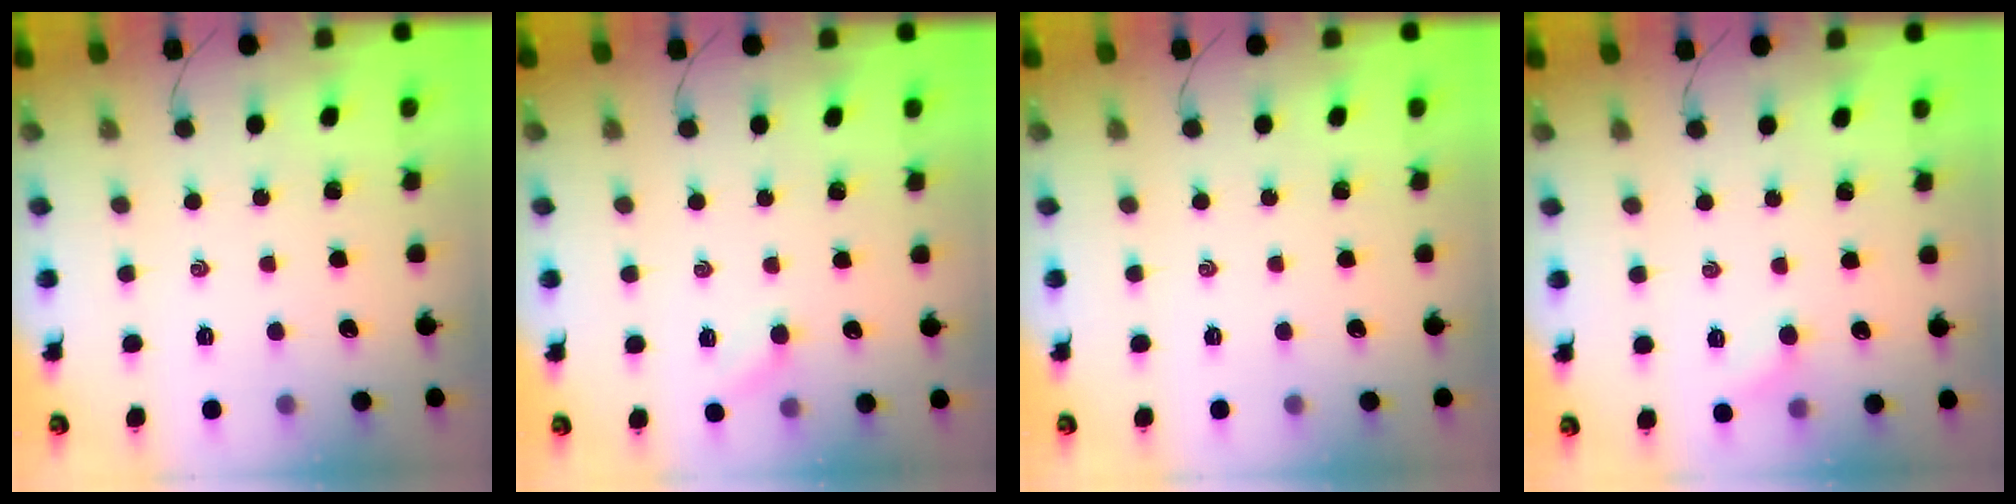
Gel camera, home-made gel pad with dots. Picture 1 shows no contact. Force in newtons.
{"total": 5.2, "press": 5.0, "slide": 1.2}
{"total": 0.0}
{"total": 5.2, "press": 5.0, "slide": 1.5}